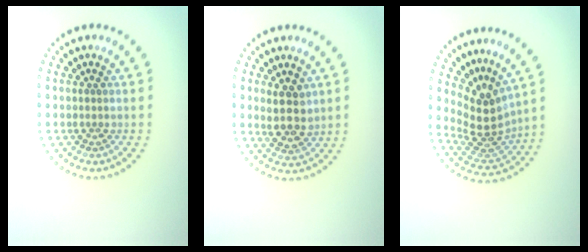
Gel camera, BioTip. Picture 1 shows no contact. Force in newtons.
{"total": 3.3, "press": 3.0, "slide": 1.3}
{"total": 3.9, "press": 2.8, "slide": 2.7}